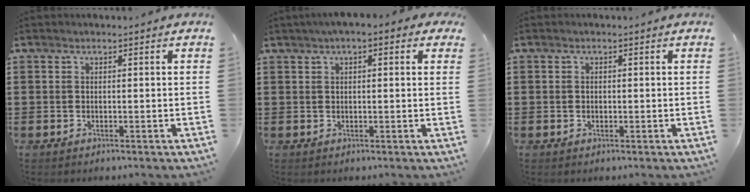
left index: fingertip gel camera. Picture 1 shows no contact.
{"total": 2.4, "force": [1.0, 0.8, 2.0], "torque": [-0.040, 0.008, 0.014]}
{"total": 0.7, "force": [0.1, 0.6, 0.4], "torque": [-0.009, 0.005, 0.002]}